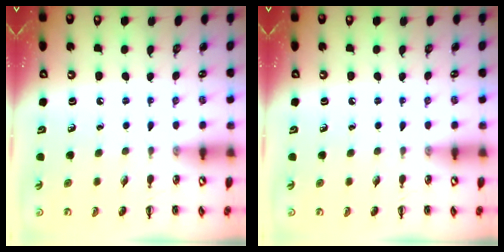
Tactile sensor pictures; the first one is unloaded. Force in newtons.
{"total": 0.0}